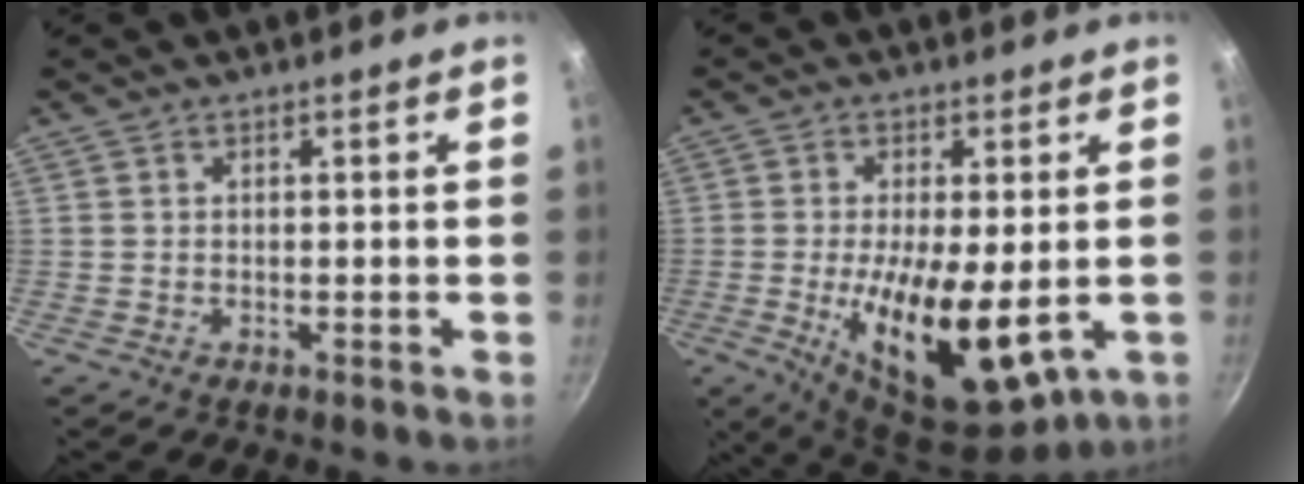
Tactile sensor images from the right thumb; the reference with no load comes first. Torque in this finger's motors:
{"motor_torque": [1.93, 2.90, 1.91, -0.45, 0.53]}